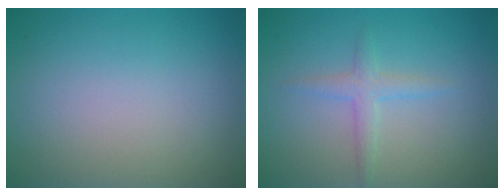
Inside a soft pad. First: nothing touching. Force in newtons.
{"total": 1.9, "press": 1.9, "slide": 0.1}